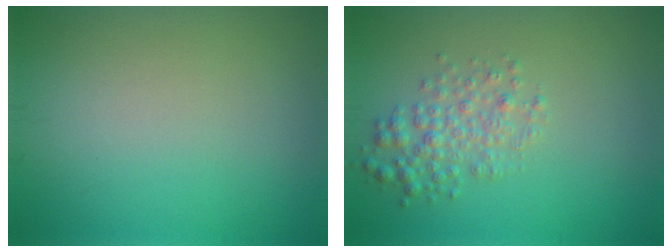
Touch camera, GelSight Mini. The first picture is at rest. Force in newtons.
{"total": 2.8, "press": 2.8, "slide": 0.1}